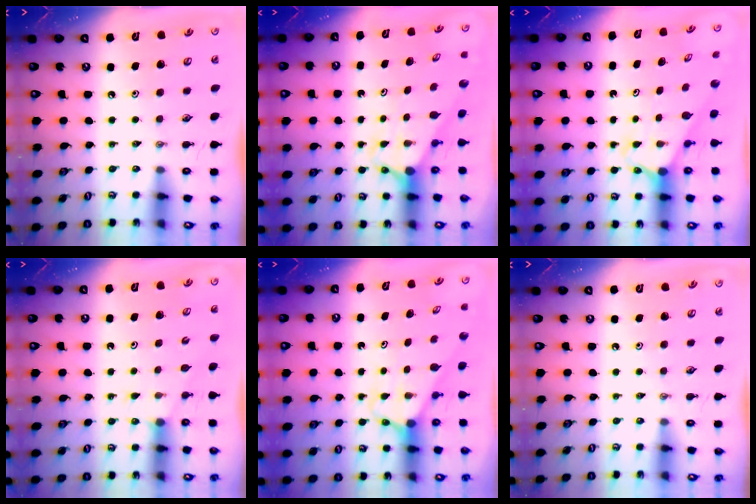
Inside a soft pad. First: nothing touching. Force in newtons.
{"total": 2.7, "press": 2.7, "slide": 0.0}
{"total": 2.3, "press": 2.3, "slide": 0.2}
{"total": 3.6, "press": 3.6, "slide": 0.3}
{"total": 2.5, "press": 2.5, "slide": 0.2}
{"total": 0.0}